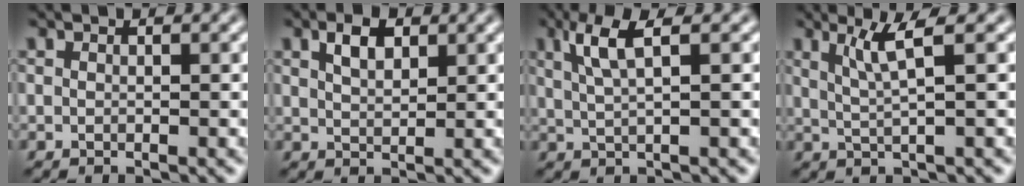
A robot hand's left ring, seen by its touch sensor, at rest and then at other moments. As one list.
[{"total": 2.6, "force": [1.4, 1.2, 1.8], "torque": [-0.037, 0.005, 0.028]}, {"total": 3.7, "force": [1.7, 0.8, 3.2], "torque": [-0.062, 0.001, 0.035]}, {"total": 3.2, "force": [1.4, 0.4, 2.8], "torque": [-0.052, -0.004, 0.032]}]